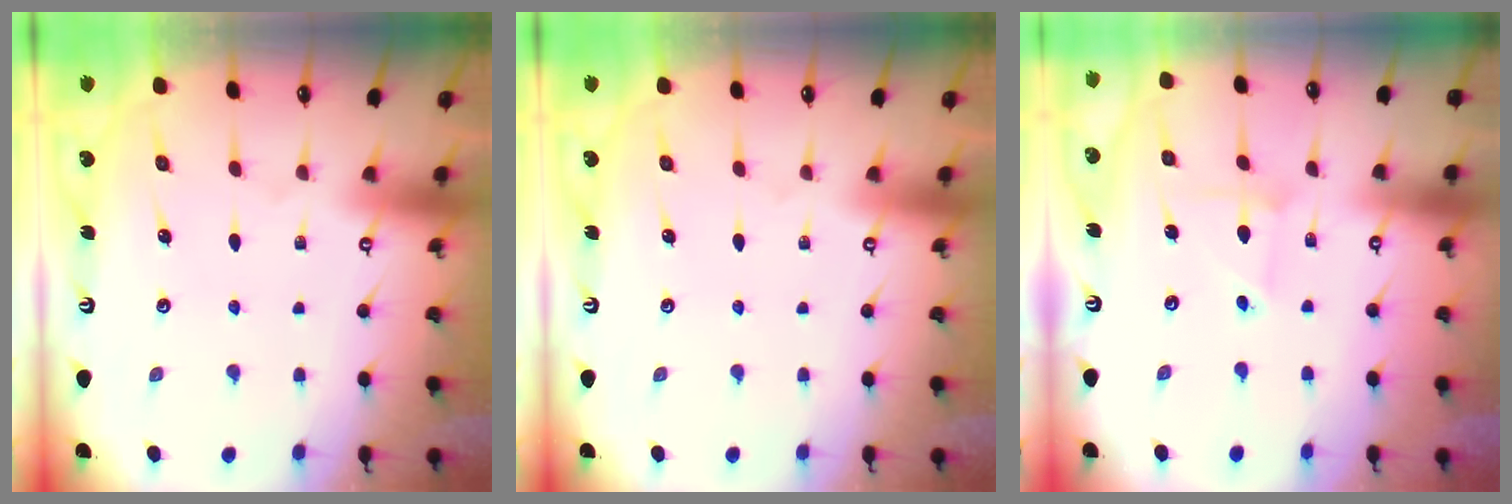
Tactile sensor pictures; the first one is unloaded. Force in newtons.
{"total": 0.0}
{"total": 2.4, "press": 2.4, "slide": 0.2}